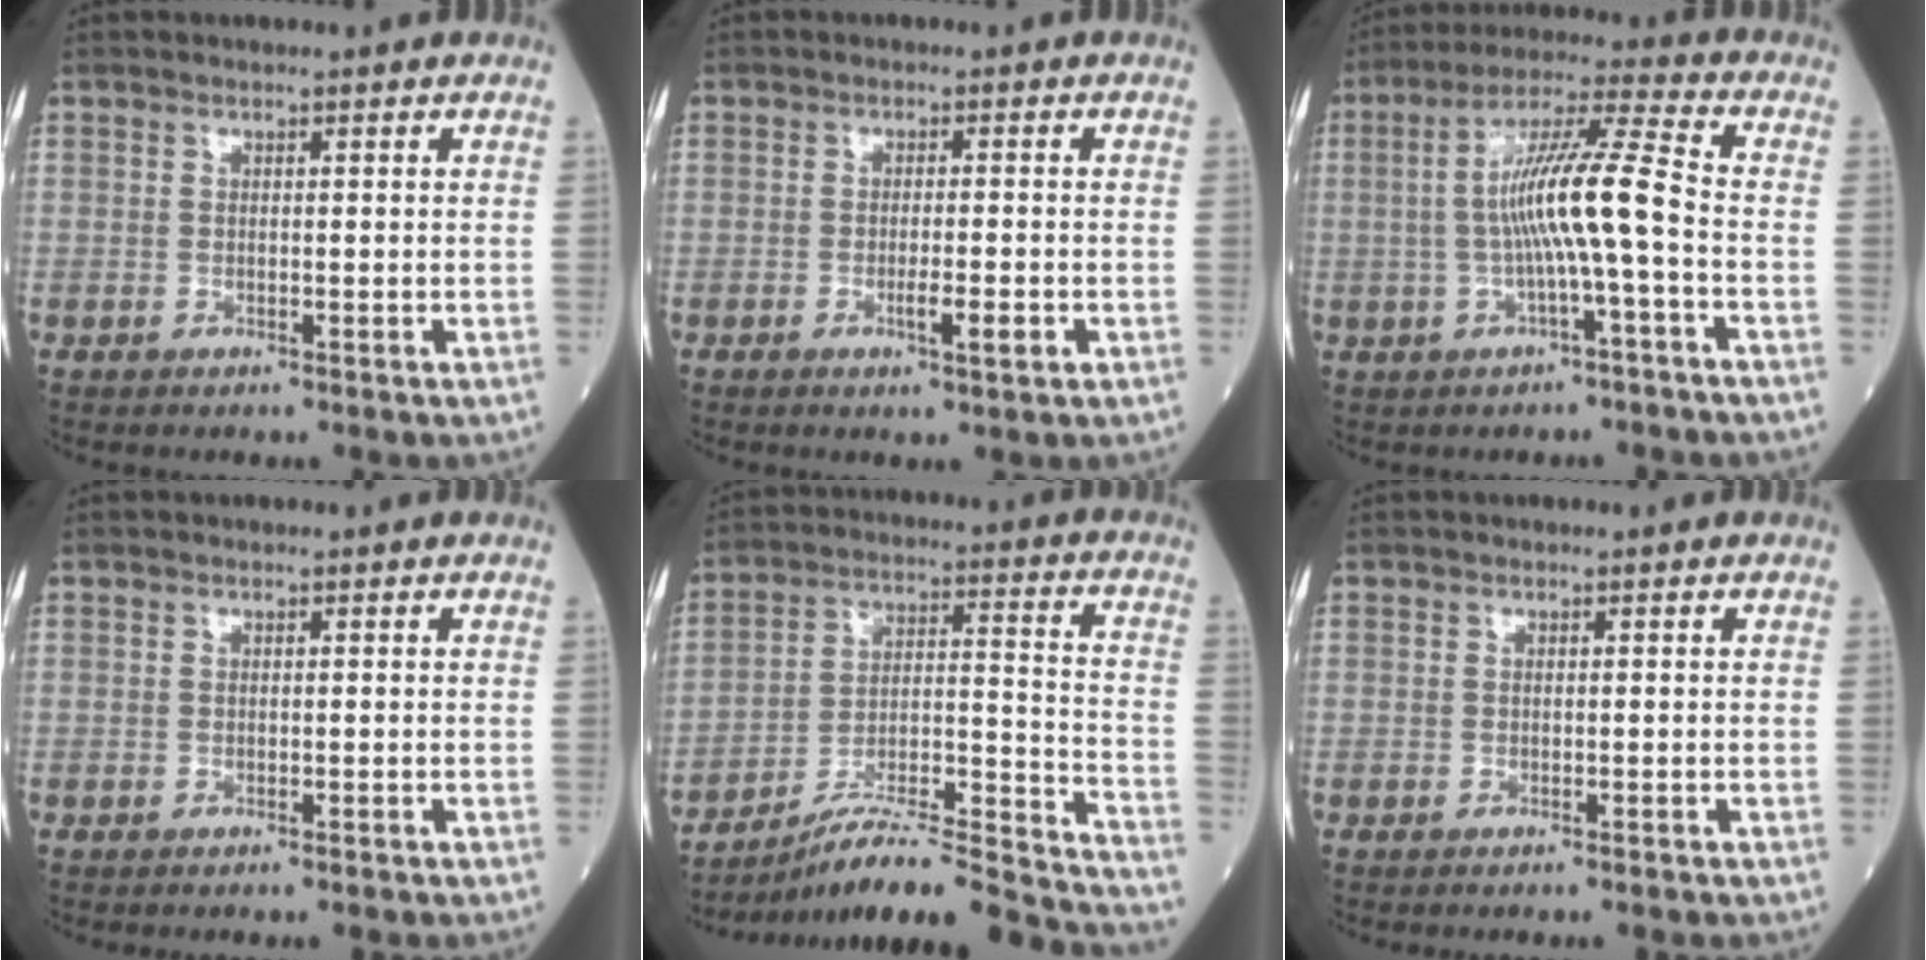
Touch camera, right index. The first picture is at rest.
{"total": 3.5, "force": [-1.2, 0.3, 3.3], "torque": [-0.052, -0.003, -0.018]}
{"total": 10.5, "force": [-1.4, -0.1, 10.4], "torque": [-0.193, 0.018, -0.030]}
{"total": 1.0, "force": [-1.0, 0.0, 0.4], "torque": [-0.007, -0.001, -0.011]}
{"total": 23.9, "force": [-22.1, -0.2, 9.1], "torque": [-0.097, 0.007, -0.331]}
{"total": 1.2, "force": [-1.2, 0.1, 0.4], "torque": [-0.008, -0.002, -0.014]}